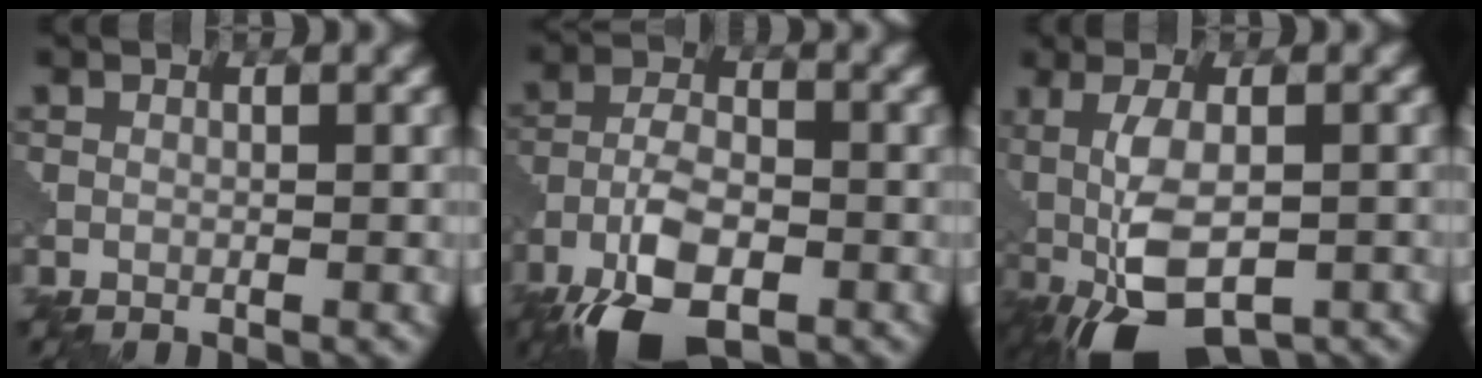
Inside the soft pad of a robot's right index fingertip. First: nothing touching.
{"total": 8.6, "force": [-5.2, 3.7, 5.7], "torque": [-0.119, -0.011, -0.106]}
{"total": 9.3, "force": [-3.2, 3.8, 7.9], "torque": [-0.157, -0.010, -0.054]}